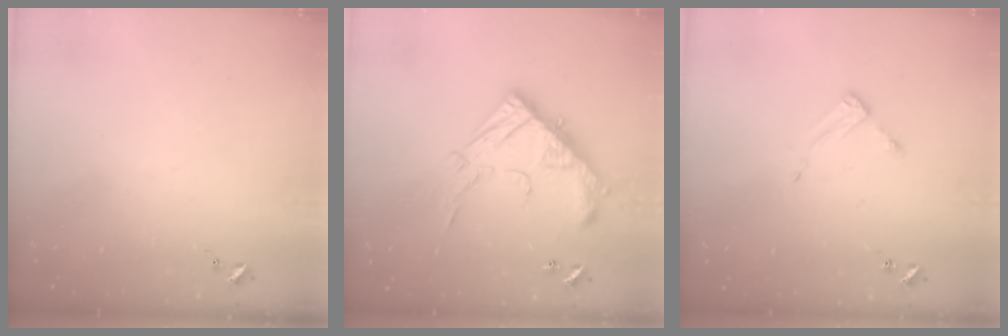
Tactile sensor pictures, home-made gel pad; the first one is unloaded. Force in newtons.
{"total": 21.7, "press": 21.6, "slide": 1.9}
{"total": 3.5, "press": 3.5, "slide": 0.3}